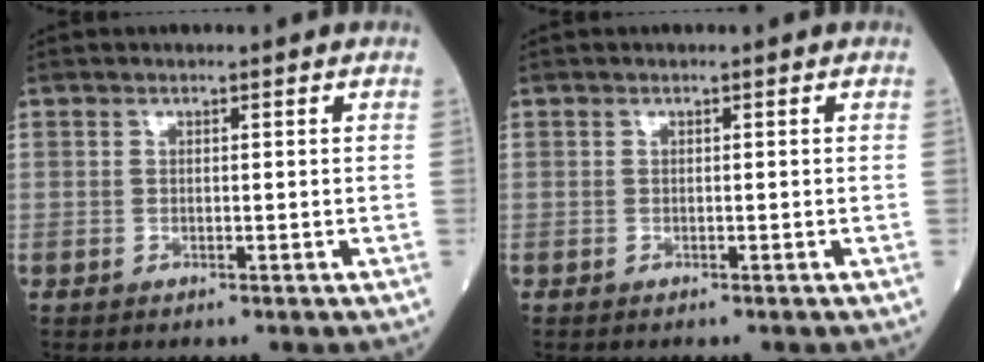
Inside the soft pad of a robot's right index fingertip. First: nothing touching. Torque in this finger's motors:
{"motor_torque": [0.20, -0.02, 0.06, 0.02]}